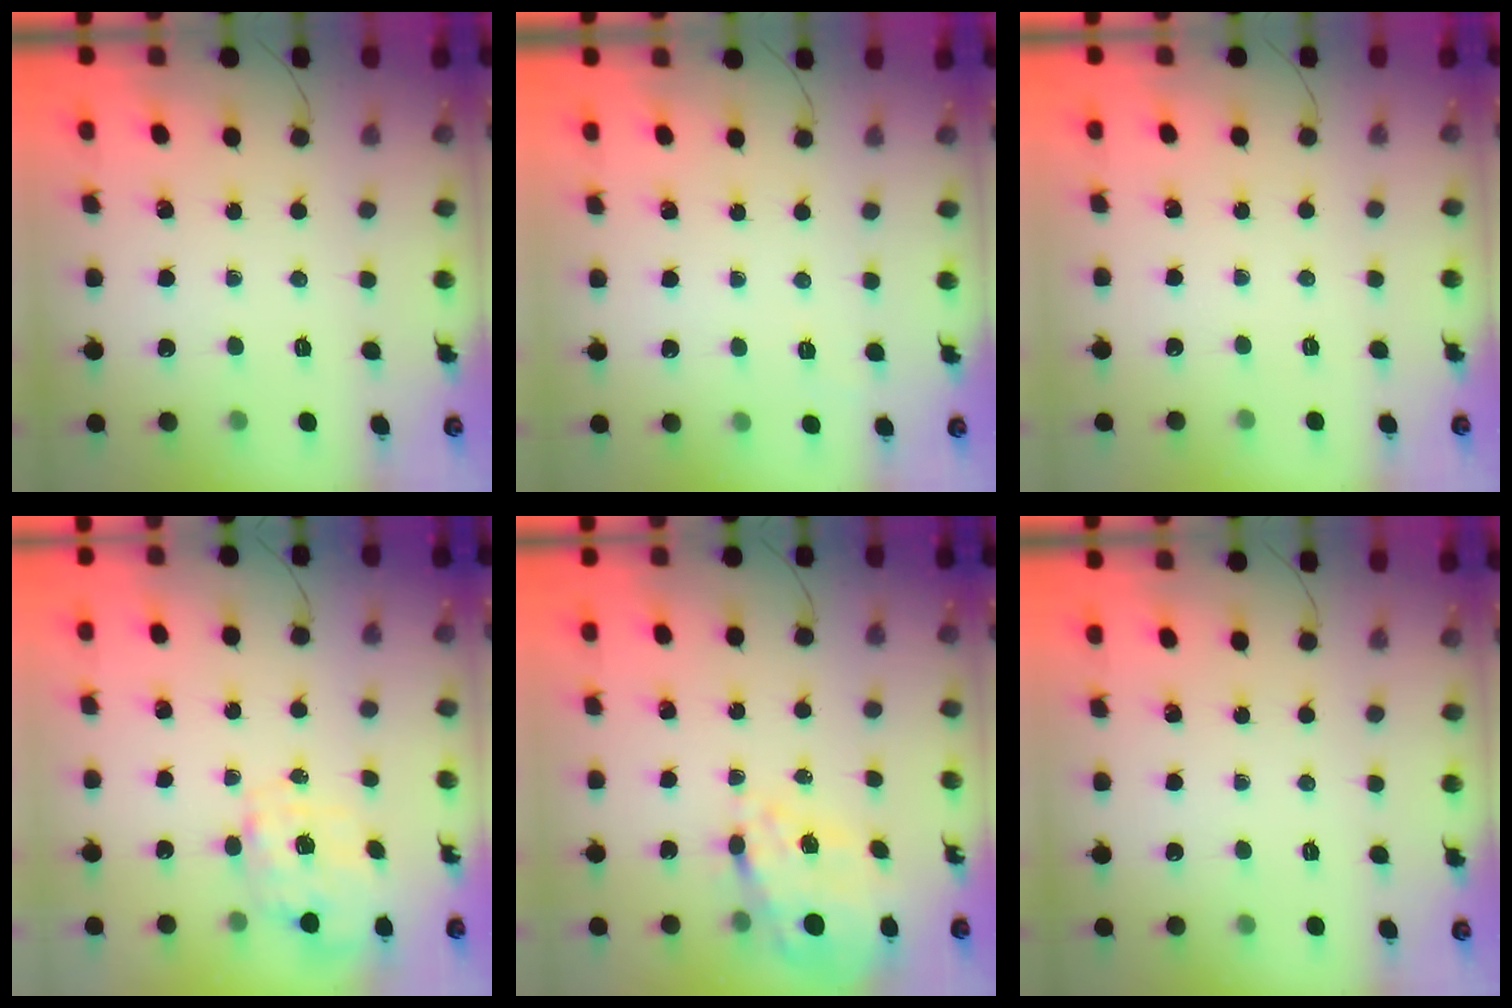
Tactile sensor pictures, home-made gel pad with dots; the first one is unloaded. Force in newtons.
{"total": 5.9, "press": 5.8, "slide": 1.4}
{"total": 2.5, "press": 2.4, "slide": 0.5}
{"total": 2.8, "press": 2.7, "slide": 0.9}
{"total": 16.3, "press": 15.9, "slide": 3.6}
{"total": 0.0}